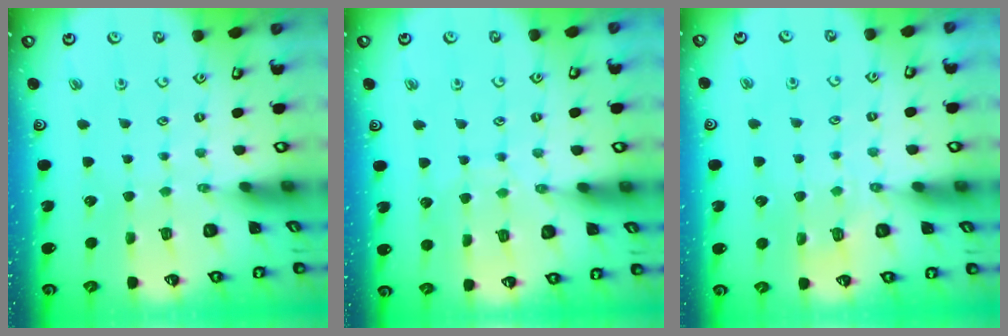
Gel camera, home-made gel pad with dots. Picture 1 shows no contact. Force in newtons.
{"total": 5.4, "press": 5.4, "slide": 0.5}
{"total": 2.8, "press": 2.5, "slide": 1.3}